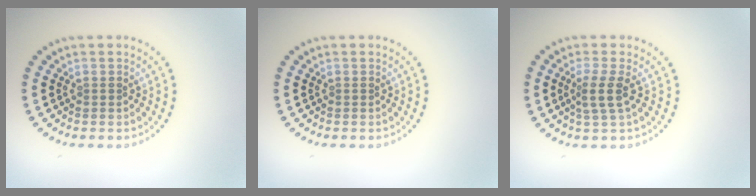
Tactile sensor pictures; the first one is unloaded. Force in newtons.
{"total": 0.0}
{"total": 2.3, "press": 1.8, "slide": 1.3}